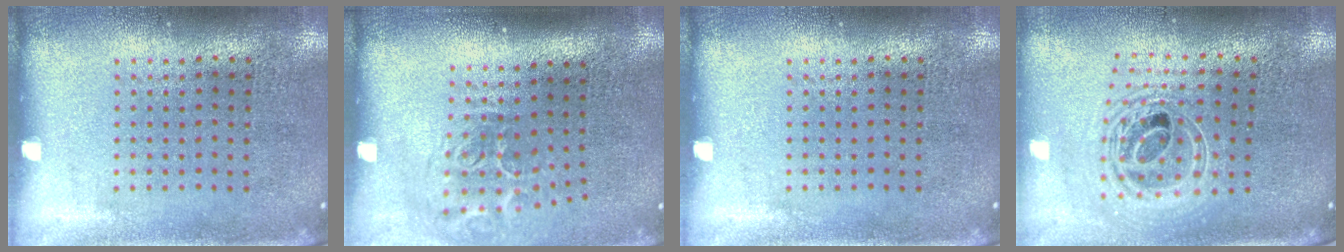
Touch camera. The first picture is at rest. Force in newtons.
{"total": 2.1, "press": 1.3, "slide": 1.6}
{"total": 0.0}
{"total": 2.2, "press": 1.7, "slide": 1.4}